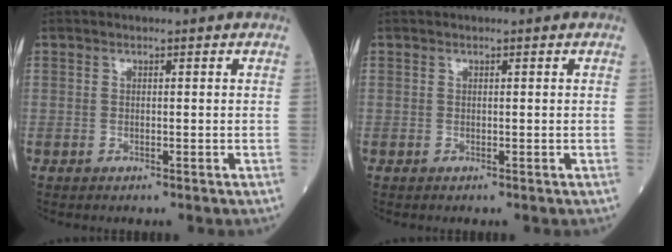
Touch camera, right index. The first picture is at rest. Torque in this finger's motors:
{"motor_torque": [0.02, 0.04, 0.03, 0.01]}